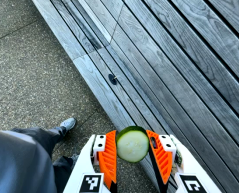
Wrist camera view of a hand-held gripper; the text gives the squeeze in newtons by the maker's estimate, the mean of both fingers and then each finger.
{"total": 12.5, "left": 13.1, "right": 11.8}